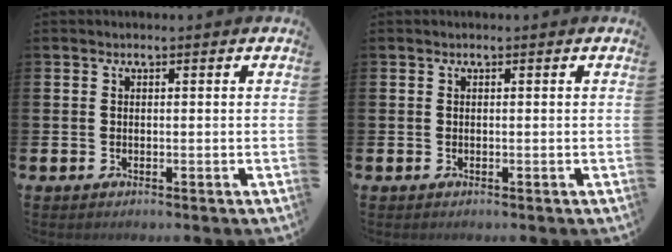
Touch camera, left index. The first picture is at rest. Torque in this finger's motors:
{"motor_torque": [-0.02, 0.02, 0.00, 0.00]}